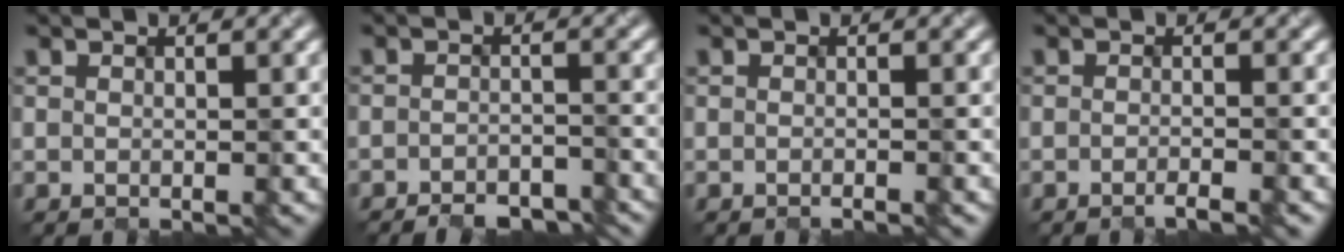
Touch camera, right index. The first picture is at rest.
{"total": 3.0, "force": [-2.8, 0.5, 0.6], "torque": [-0.005, -0.001, -0.043]}
{"total": 0.6, "force": [-0.5, 0.1, 0.3], "torque": [-0.002, 0.002, -0.013]}
{"total": 1.5, "force": [-1.0, 0.3, 1.1], "torque": [-0.008, -0.001, -0.023]}